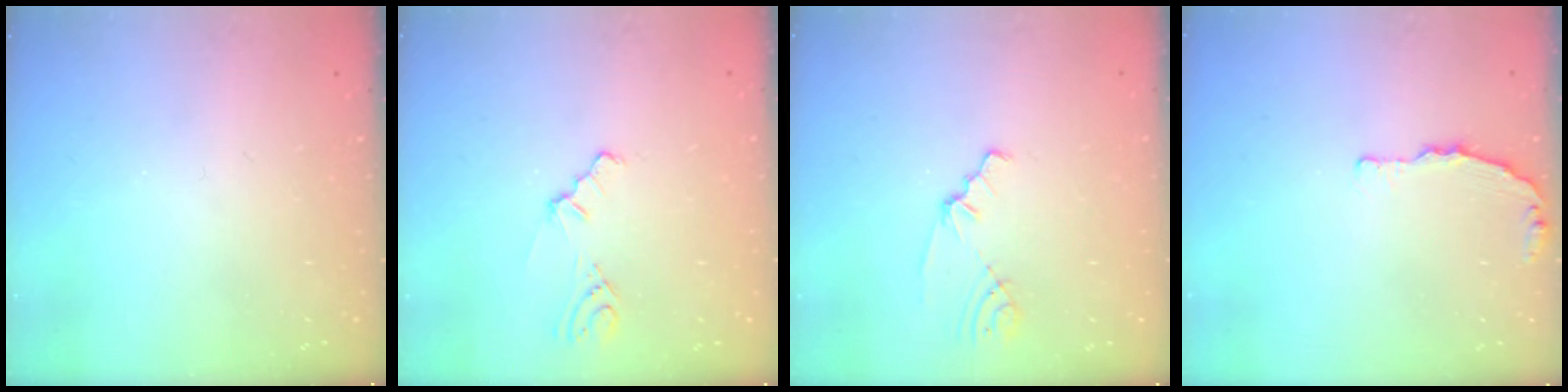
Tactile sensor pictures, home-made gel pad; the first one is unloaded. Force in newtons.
{"total": 2.8, "press": 2.8, "slide": 0.7}
{"total": 1.8, "press": 1.8, "slide": 0.2}
{"total": 2.6, "press": 2.6, "slide": 0.4}